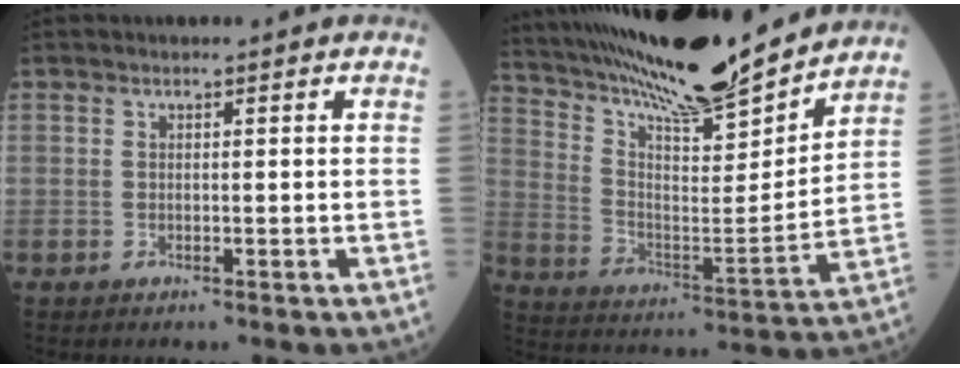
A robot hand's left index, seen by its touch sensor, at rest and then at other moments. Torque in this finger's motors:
{"motor_torque": [0.61, -0.68, 1.05, 0.21]}